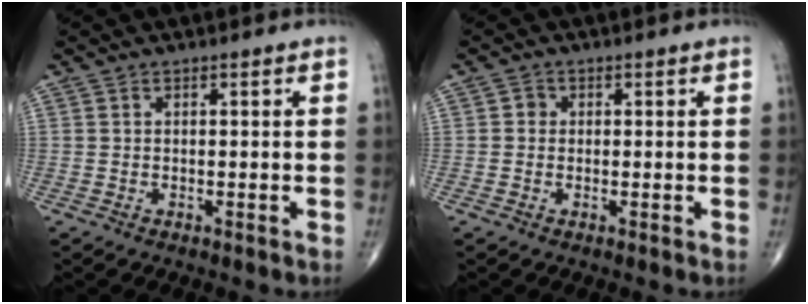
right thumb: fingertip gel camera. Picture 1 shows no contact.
{"total": 1.0, "force": [0.0, 0.9, 0.3], "torque": [0.001, 0.003, -0.003]}